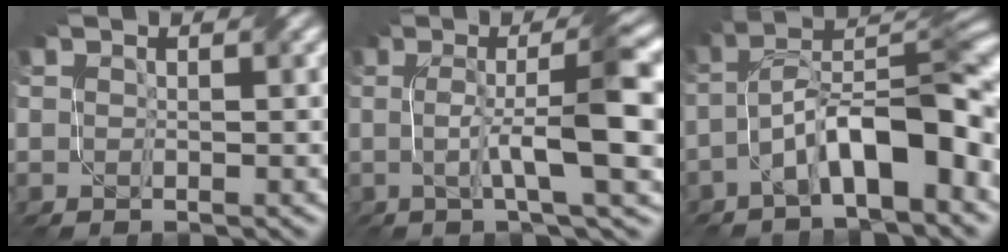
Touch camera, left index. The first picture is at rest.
{"total": 8.1, "force": [0.0, 1.3, 8.0], "torque": [-0.120, 0.010, 0.000]}
{"total": 9.8, "force": [-3.8, 2.8, 8.5], "torque": [-0.140, 0.024, -0.071]}